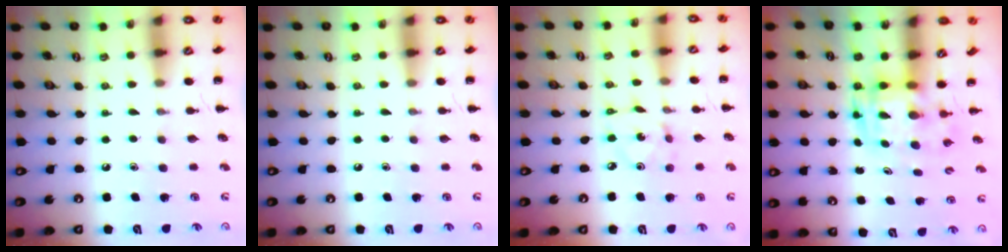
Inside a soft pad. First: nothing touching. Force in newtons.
{"total": 0.0}
{"total": 2.1, "press": 2.0, "slide": 0.6}
{"total": 3.8, "press": 3.7, "slide": 0.7}